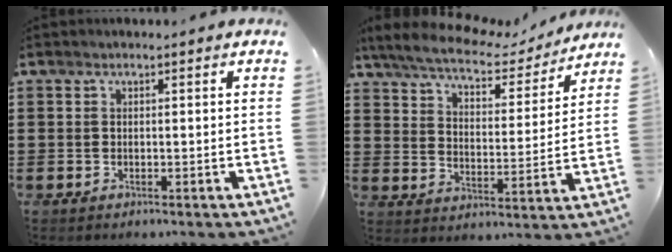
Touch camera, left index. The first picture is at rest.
{"total": 6.2, "force": [5.4, 1.3, 2.7], "torque": [-0.077, -0.027, 0.089]}